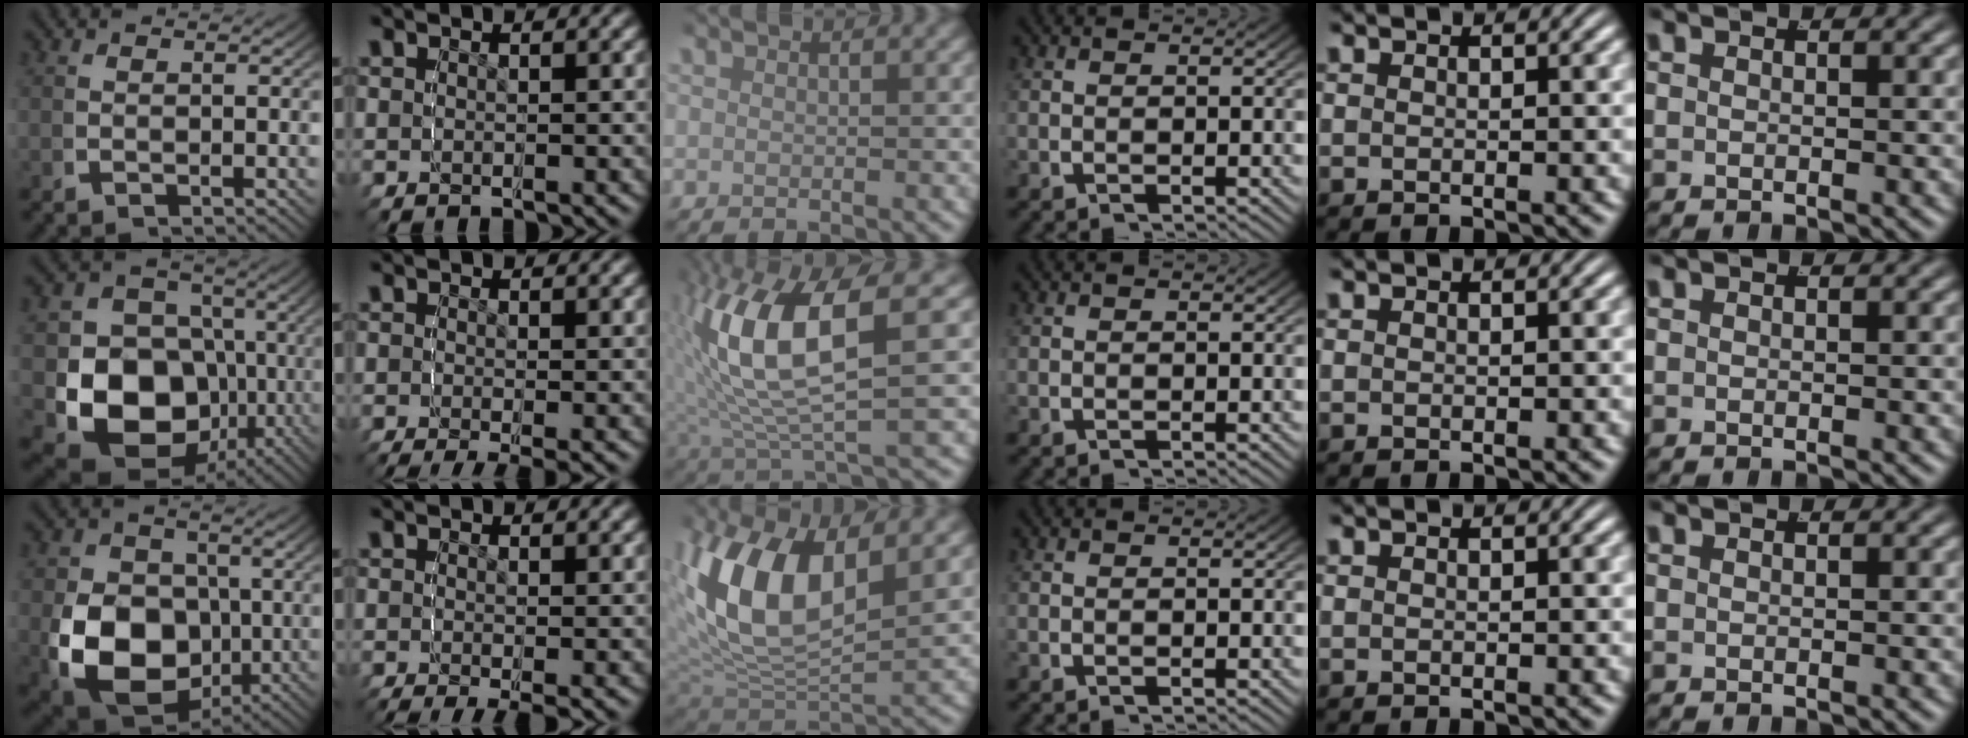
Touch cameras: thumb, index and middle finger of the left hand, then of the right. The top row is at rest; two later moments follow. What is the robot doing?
{"motion": "grasp_and_lifting", "object": "sponge"}